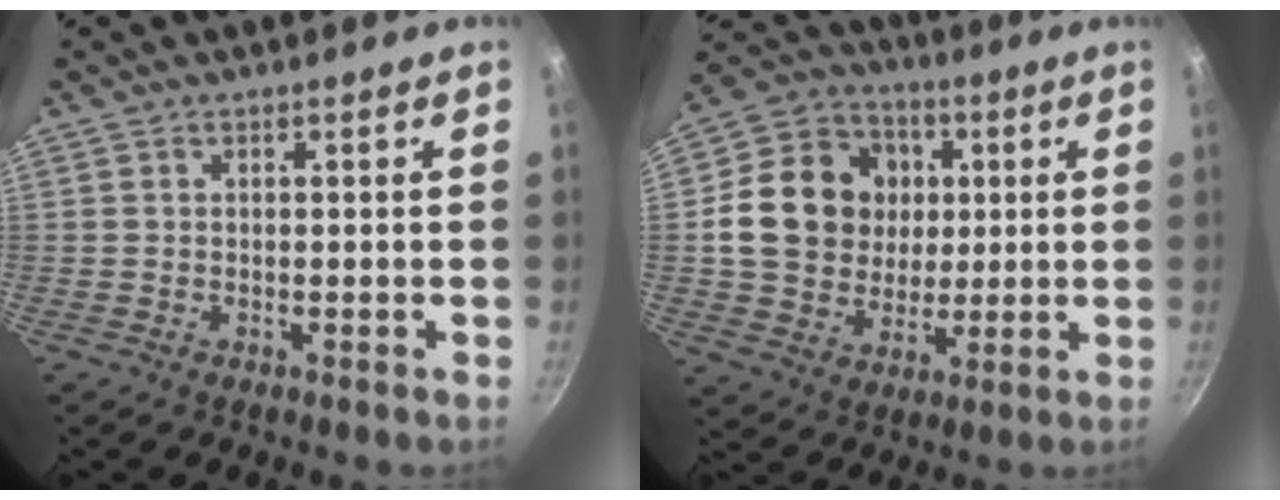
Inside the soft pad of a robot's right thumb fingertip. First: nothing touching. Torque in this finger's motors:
{"motor_torque": [0.42, 2.87, 0.89, -0.08, 0.13]}